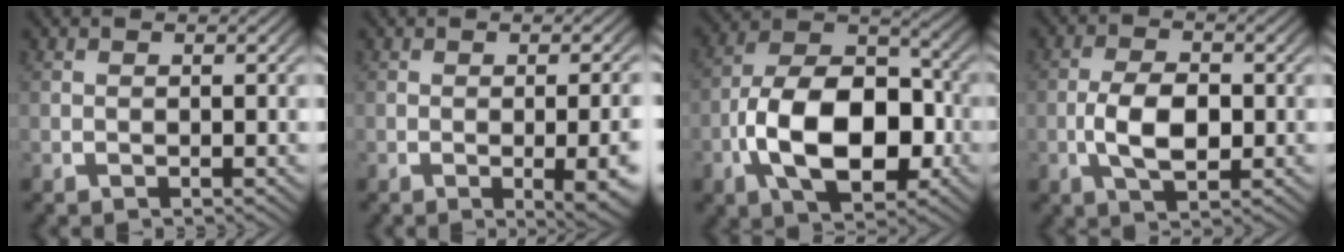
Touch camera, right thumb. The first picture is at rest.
{"total": 4.4, "force": [-1.1, 1.2, 4.0], "torque": [-0.057, -0.008, -0.009]}
{"total": 13.2, "force": [-2.4, 8.2, 10.1], "torque": [-0.208, -0.039, -0.024]}
{"total": 5.8, "force": [-0.5, 3.5, 4.6], "torque": [-0.103, -0.019, 0.000]}